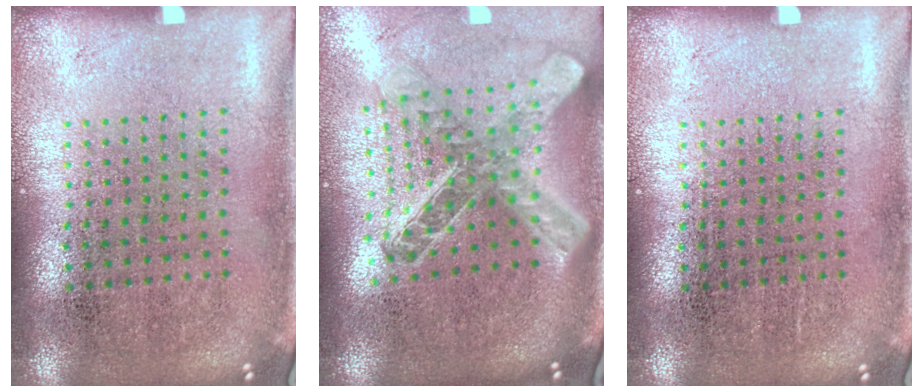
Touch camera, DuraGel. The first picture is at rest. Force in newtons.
{"total": 2.6, "press": 2.0, "slide": 1.7}
{"total": 0.0}